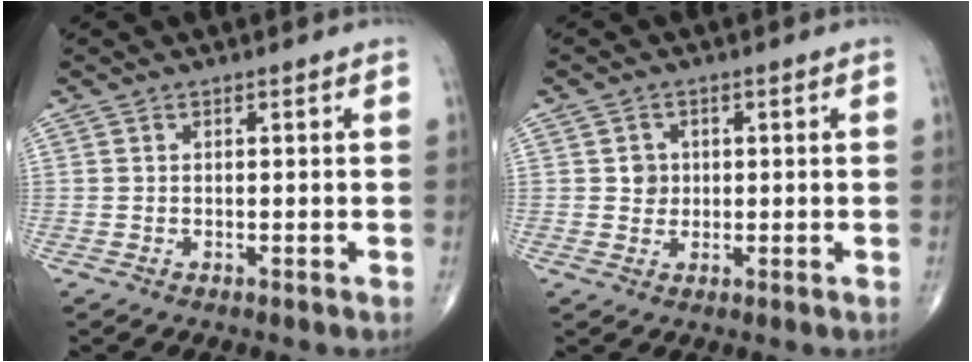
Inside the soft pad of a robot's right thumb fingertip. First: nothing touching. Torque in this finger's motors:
{"motor_torque": [-0.19, -0.41, 0.28, 0.15, 0.10]}